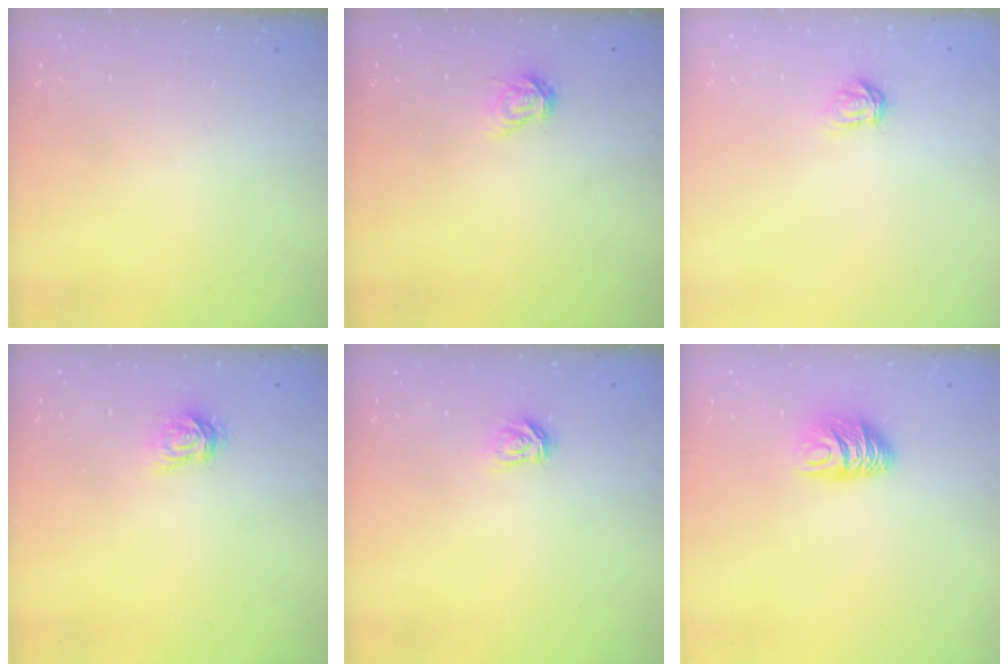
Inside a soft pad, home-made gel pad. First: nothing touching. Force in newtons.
{"total": 6.0, "press": 6.0, "slide": 0.4}
{"total": 3.5, "press": 3.5, "slide": 0.3}
{"total": 3.4, "press": 3.4, "slide": 0.4}
{"total": 3.8, "press": 3.8, "slide": 0.5}
{"total": 7.5, "press": 7.4, "slide": 0.8}